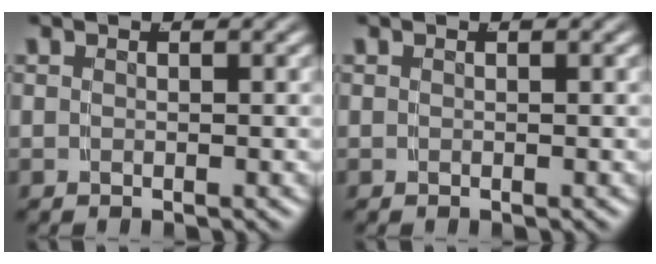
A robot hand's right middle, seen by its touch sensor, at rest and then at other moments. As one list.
[{"total": 0.0}]